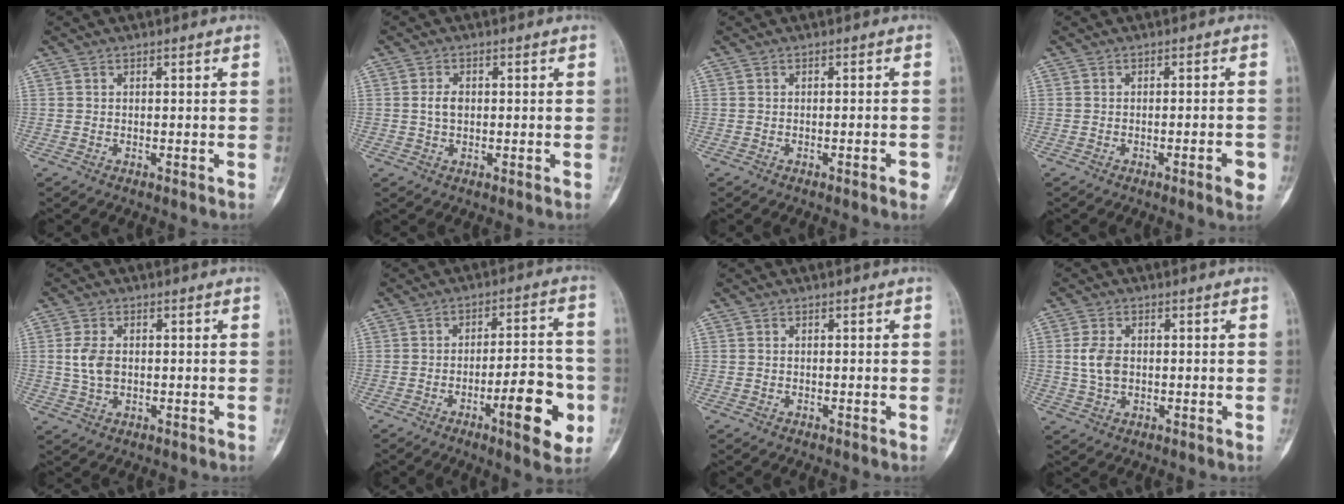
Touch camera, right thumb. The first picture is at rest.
{"total": 2.5, "force": [0.1, 1.7, 1.9], "torque": [-0.033, 0.004, 0.001]}
{"total": 2.2, "force": [-1.1, 0.4, 1.8], "torque": [-0.024, 0.003, -0.014]}
{"total": 3.6, "force": [-1.6, 0.7, 3.1], "torque": [-0.039, 0.006, -0.020]}
{"total": 4.6, "force": [0.3, 2.9, 3.5], "torque": [-0.071, 0.003, 0.007]}
{"total": 13.4, "force": [-4.7, 3.9, 12.0], "torque": [-0.146, 0.024, -0.065]}
{"total": 0.0}
{"total": 4.7, "force": [0.2, 3.1, 3.6], "torque": [-0.073, 0.004, 0.005]}